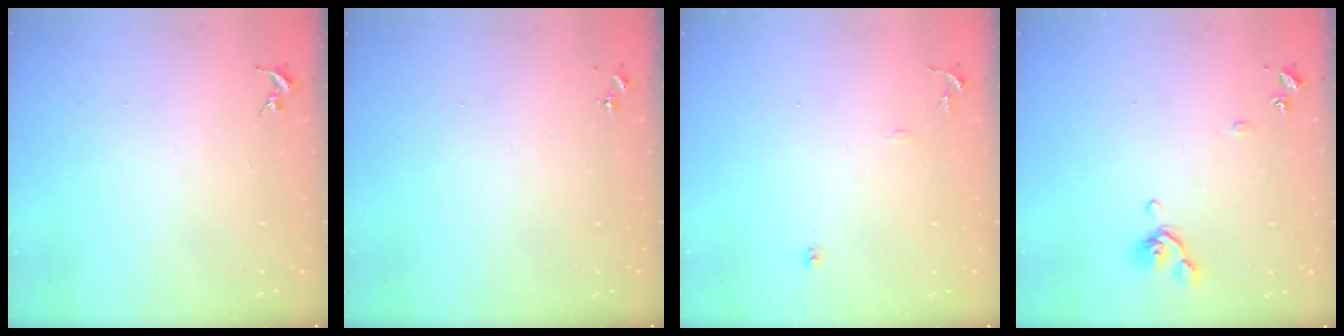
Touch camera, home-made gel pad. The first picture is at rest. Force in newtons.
{"total": 0.0}
{"total": 8.0, "press": 8.0, "slide": 0.8}
{"total": 8.6, "press": 8.5, "slide": 1.3}